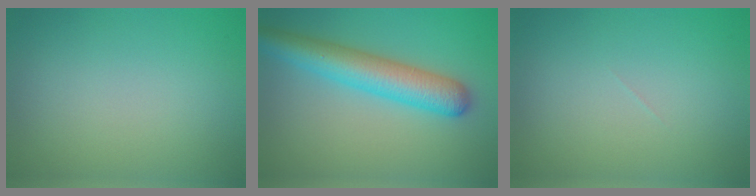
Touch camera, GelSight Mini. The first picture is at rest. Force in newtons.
{"total": 6.3, "press": 6.3, "slide": 0.2}
{"total": 0.0}